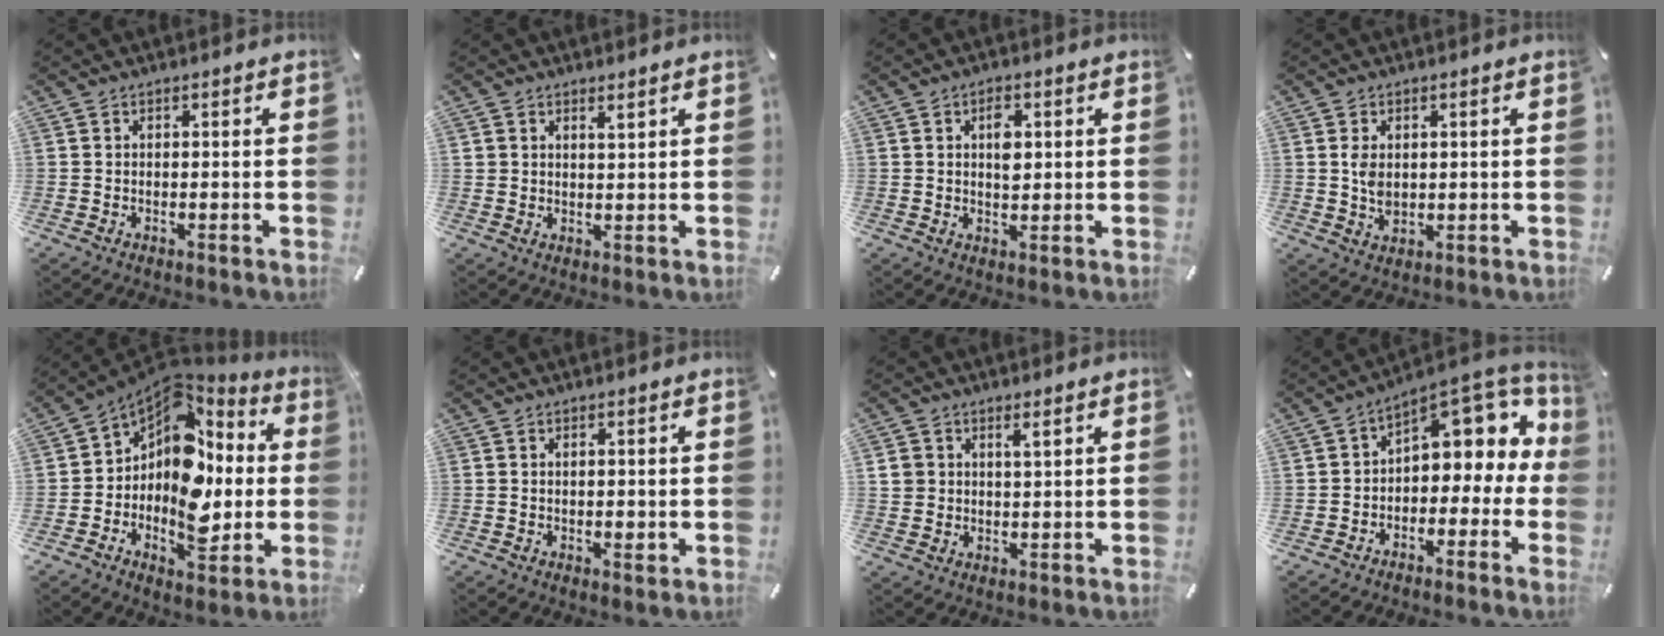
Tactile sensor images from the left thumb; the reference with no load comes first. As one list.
[{"total": 1.8, "force": [1.4, 0.8, 0.6], "torque": [-0.012, -0.001, 0.027]}, {"total": 4.5, "force": [1.1, 2.7, 3.3], "torque": [-0.047, -0.002, 0.012]}, {"total": 4.5, "force": [0.6, 3.1, 3.2], "torque": [-0.079, -0.006, 0.004]}, {"total": 14.6, "force": [-2.0, 10.6, 9.8], "torque": [-0.174, -0.019, -0.038]}, {"total": 1.6, "force": [0.1, 0.8, 1.4], "torque": [-0.028, 0.001, 0.002]}, {"total": 3.9, "force": [1.8, 3.1, 1.6], "torque": [-0.025, -0.002, 0.028]}, {"total": 10.2, "force": [4.5, 6.5, 6.4], "torque": [-0.080, -0.043, 0.078]}]